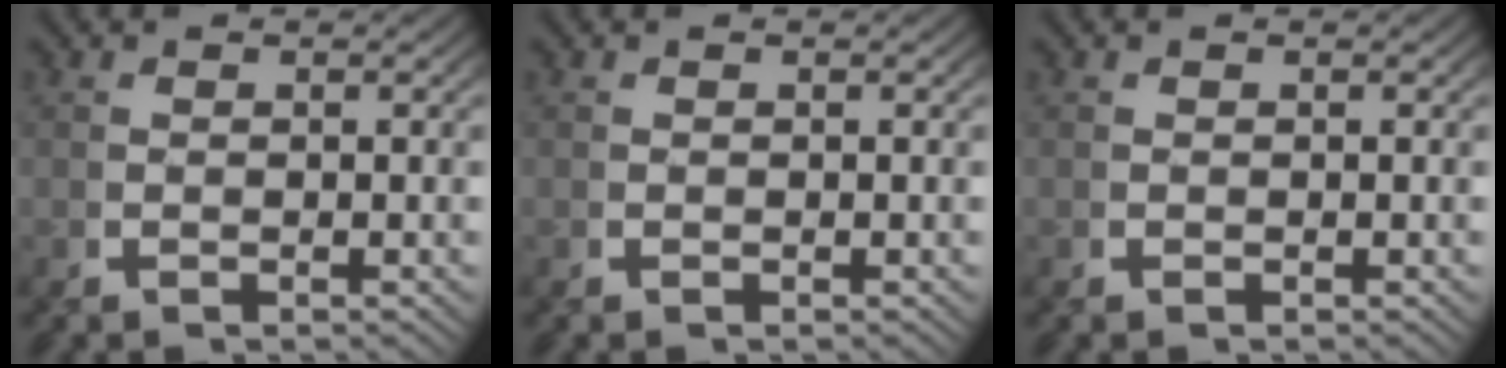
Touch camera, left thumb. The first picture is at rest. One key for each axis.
{"total": 0.0}
{"total": 0.0}